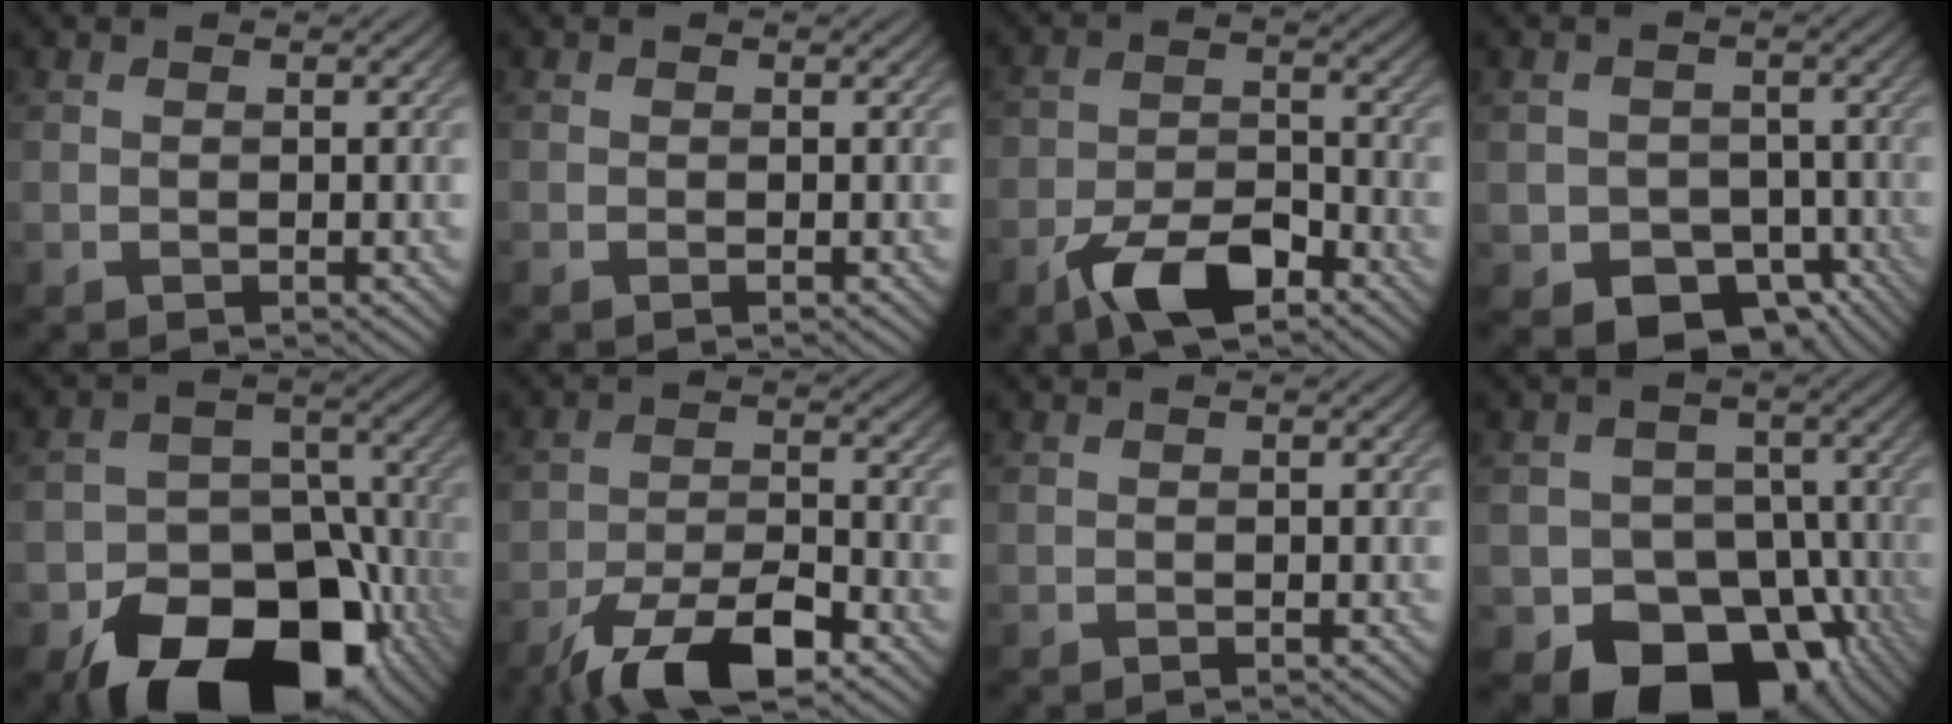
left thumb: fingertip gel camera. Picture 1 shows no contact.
{"total": 0.0}
{"total": 8.2, "force": [-5.2, 3.6, 5.2], "torque": [-0.092, 0.003, -0.104]}
{"total": 7.2, "force": [-3.5, 5.5, 3.0], "torque": [-0.049, -0.021, -0.057]}
{"total": 18.2, "force": [-10.4, 11.8, 9.2], "torque": [-0.133, -0.048, -0.158]}
{"total": 9.5, "force": [-6.5, 3.1, 6.1], "torque": [-0.106, 0.002, -0.123]}
{"total": 0.0}
{"total": 13.9, "force": [-7.3, 10.1, 6.3], "torque": [-0.088, -0.035, -0.119]}